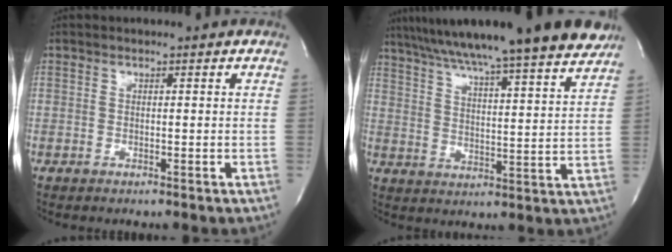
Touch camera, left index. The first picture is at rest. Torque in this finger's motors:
{"motor_torque": [0.32, -0.47, 1.06, 0.21]}